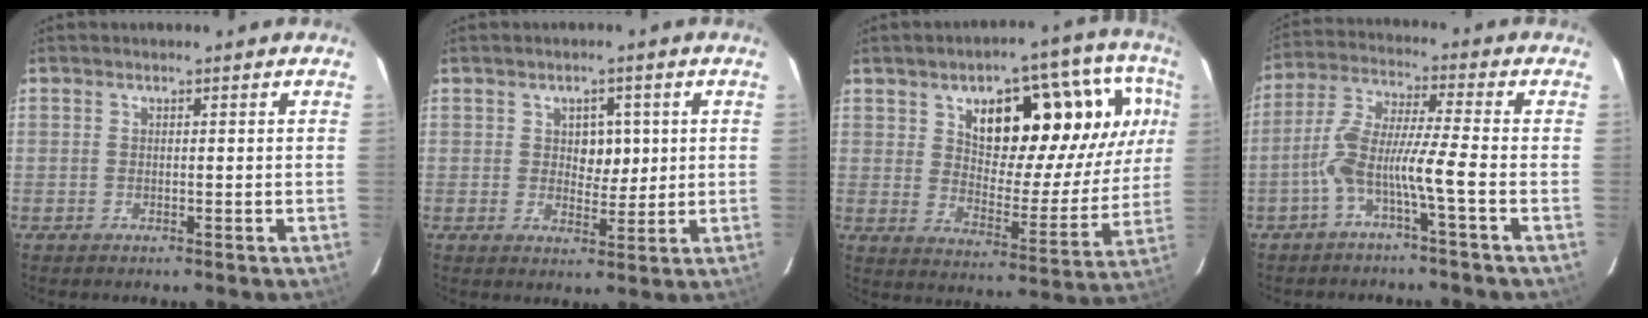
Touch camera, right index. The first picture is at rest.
{"total": 4.1, "force": [1.0, 2.7, 2.9], "torque": [-0.035, 0.004, 0.019]}
{"total": 21.5, "force": [7.6, 8.6, 18.2], "torque": [-0.235, 0.034, 0.114]}
{"total": 8.2, "force": [-3.2, -0.5, 7.5], "torque": [-0.157, 0.024, -0.065]}